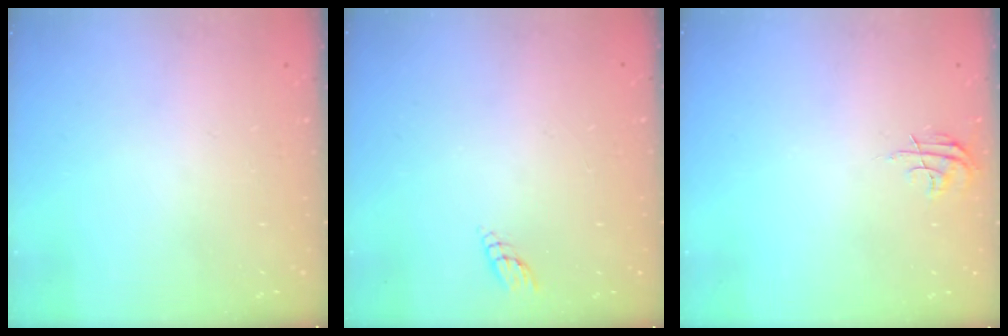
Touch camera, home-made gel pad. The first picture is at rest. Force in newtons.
{"total": 2.9, "press": 2.9, "slide": 0.3}
{"total": 4.8, "press": 4.8, "slide": 0.4}